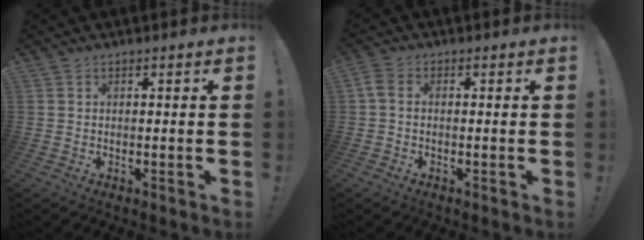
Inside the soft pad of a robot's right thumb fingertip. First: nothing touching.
{"total": 2.5, "force": [0.2, 1.6, 2.0], "torque": [-0.041, 0.009, 0.007]}